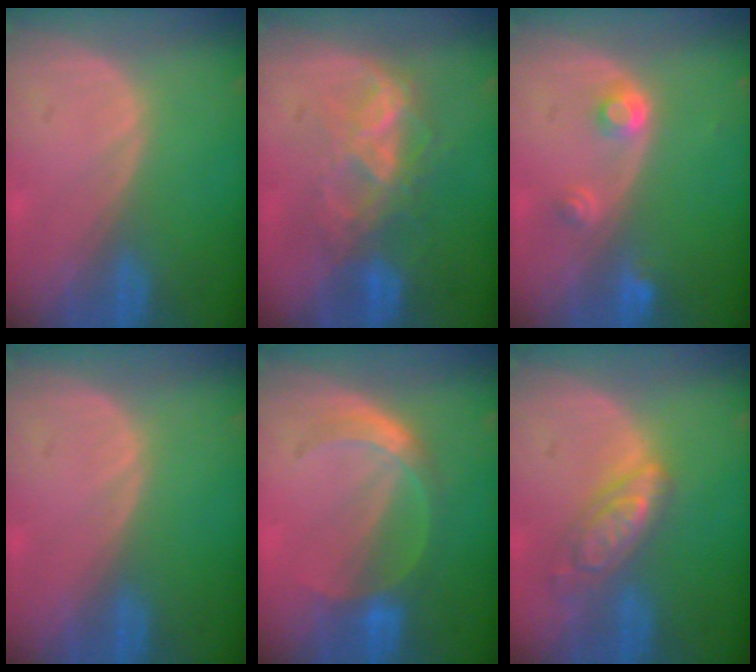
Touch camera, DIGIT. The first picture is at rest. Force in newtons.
{"total": 6.8, "press": 6.6, "slide": 1.5}
{"total": 3.0, "press": 2.8, "slide": 1.0}
{"total": 0.0}
{"total": 5.1, "press": 5.0, "slide": 0.8}
{"total": 6.2, "press": 5.5, "slide": 2.9}